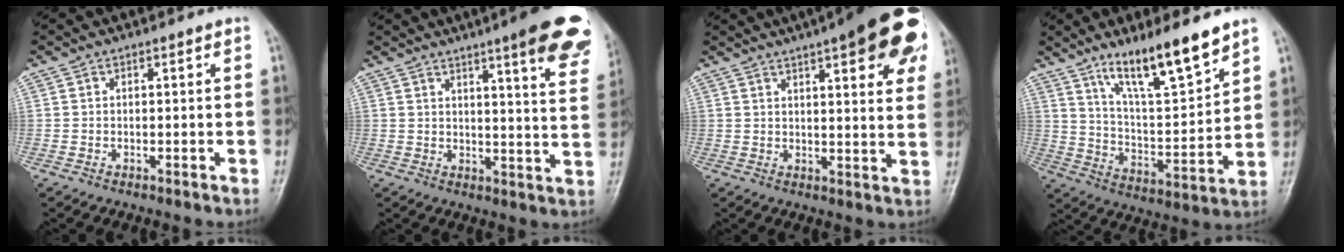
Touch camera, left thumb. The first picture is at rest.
{"total": 16.5, "force": [10.7, 2.5, 12.4], "torque": [-0.126, -0.045, 0.120]}
{"total": 22.1, "force": [11.5, 6.3, 17.7], "torque": [-0.212, -0.007, 0.138]}
{"total": 14.9, "force": [10.7, 2.7, 10.0], "torque": [-0.155, -0.068, 0.196]}